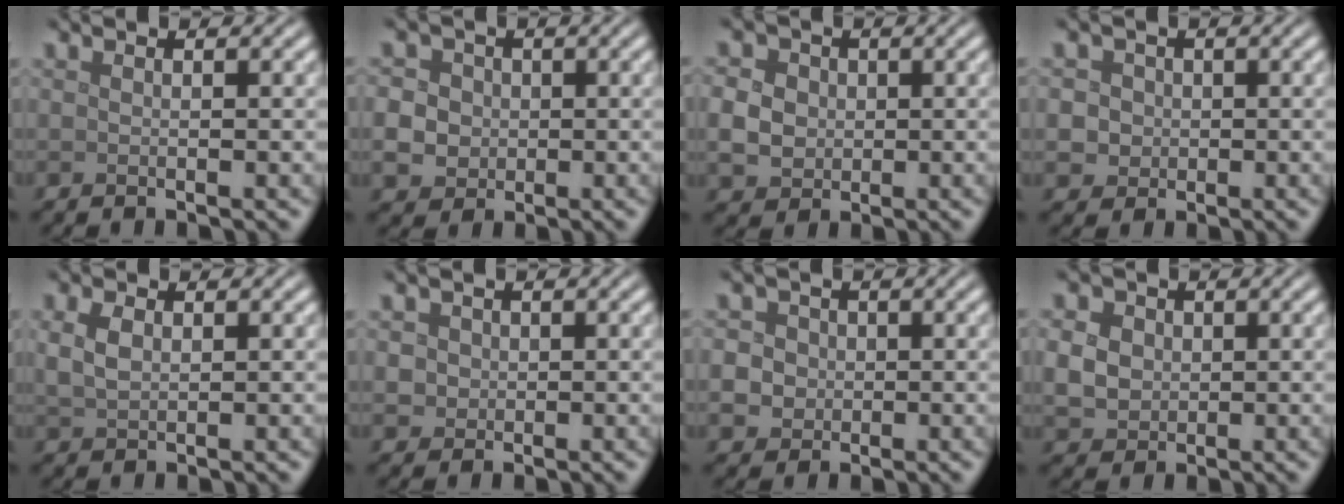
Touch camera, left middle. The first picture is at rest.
{"total": 6.9, "force": [0.2, 6.4, 2.6], "torque": [-0.056, 0.029, -0.019]}
{"total": 4.2, "force": [0.0, 3.7, 2.0], "torque": [-0.050, 0.004, -0.002]}
{"total": 4.5, "force": [0.6, 4.2, 1.7], "torque": [-0.020, 0.033, -0.005]}
{"total": 2.1, "force": [0.7, 1.4, 1.5], "torque": [-0.039, 0.003, 0.015]}
{"total": 2.1, "force": [0.5, 2.0, 0.7], "torque": [-0.010, 0.005, 0.013]}
{"total": 7.2, "force": [0.1, 6.8, 2.6], "torque": [-0.053, 0.027, -0.027]}
{"total": 4.3, "force": [0.5, 3.7, 2.2], "torque": [-0.059, 0.010, 0.005]}